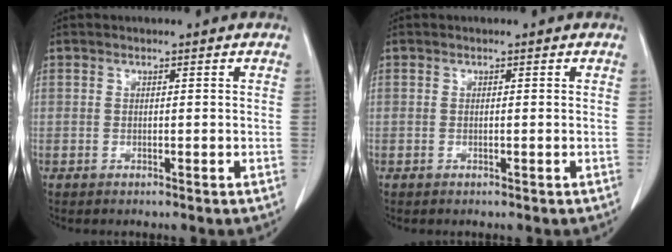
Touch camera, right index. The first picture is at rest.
{"total": 0.0}